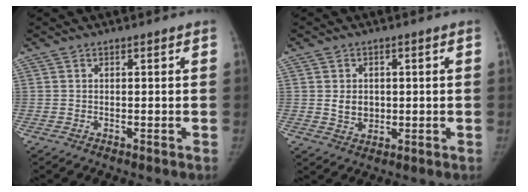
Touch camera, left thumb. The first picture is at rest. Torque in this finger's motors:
{"motor_torque": [0.82, 0.90, 0.35, -0.54, 0.16]}